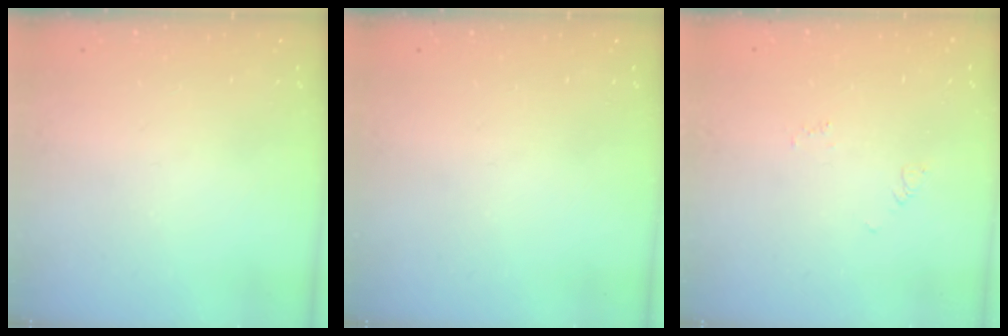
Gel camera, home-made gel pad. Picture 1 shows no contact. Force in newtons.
{"total": 0.0}
{"total": 1.7, "press": 1.6, "slide": 0.3}